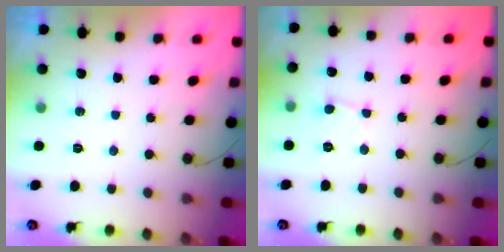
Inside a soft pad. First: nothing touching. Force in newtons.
{"total": 2.7, "press": 2.7, "slide": 0.3}